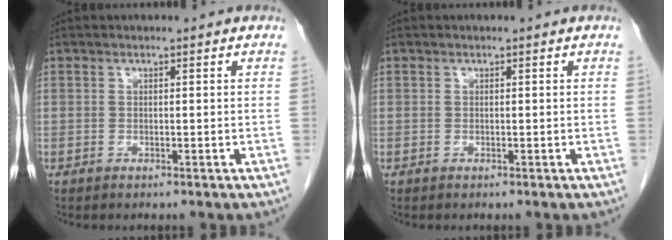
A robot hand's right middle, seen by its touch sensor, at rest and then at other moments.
{"total": 0.0}